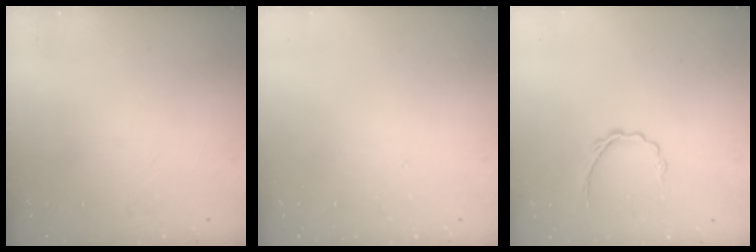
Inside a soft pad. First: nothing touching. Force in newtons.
{"total": 0.0}
{"total": 3.8, "press": 3.6, "slide": 1.2}